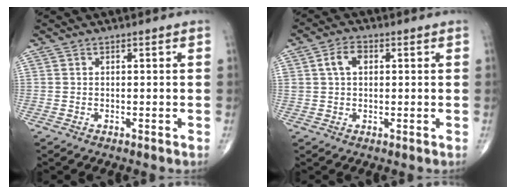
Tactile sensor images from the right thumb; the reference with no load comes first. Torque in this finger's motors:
{"motor_torque": [-0.54, 0.46, 0.46, 0.01, 0.02]}